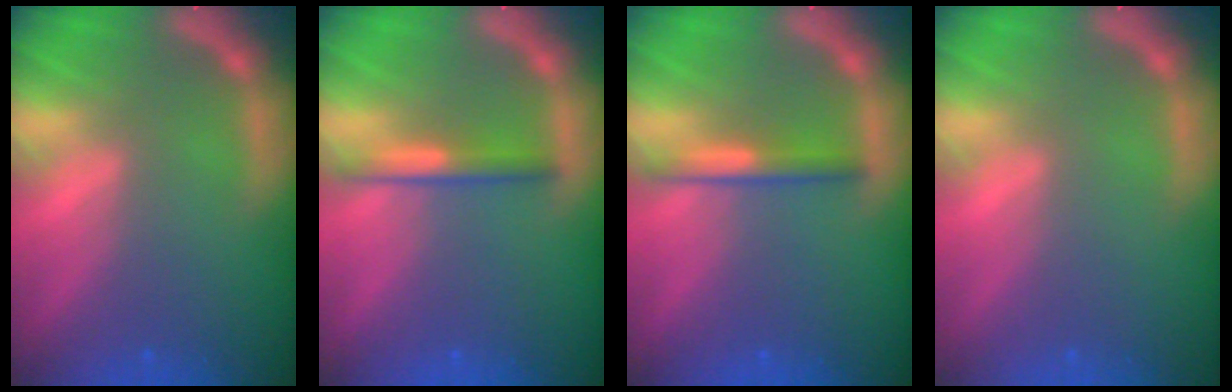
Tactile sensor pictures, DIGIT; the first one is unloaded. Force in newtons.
{"total": 2.4}
{"total": 2.4}
{"total": 0.0}